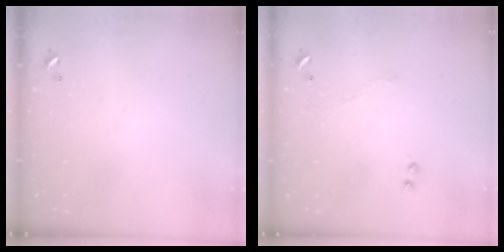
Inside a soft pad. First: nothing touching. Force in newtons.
{"total": 3.5, "press": 3.4, "slide": 0.7}